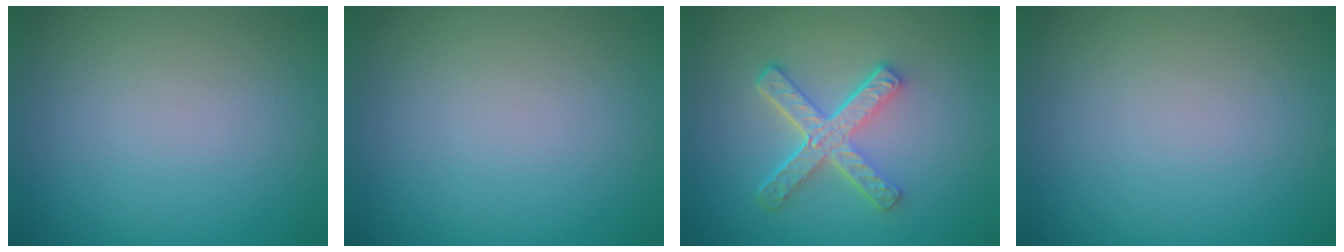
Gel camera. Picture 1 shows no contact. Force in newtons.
{"total": 0.0}
{"total": 4.9, "press": 3.5, "slide": 3.4}
{"total": 0.0}